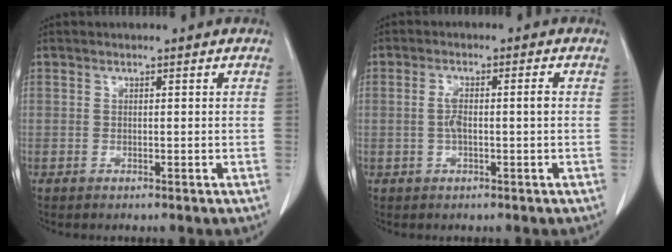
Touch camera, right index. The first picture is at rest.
{"total": 2.9, "force": [-0.1, 0.1, 2.9], "torque": [-0.058, 0.004, 0.000]}